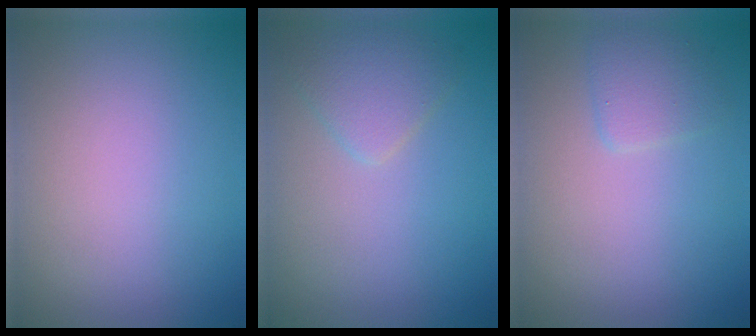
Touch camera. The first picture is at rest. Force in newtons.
{"total": 2.3, "press": 2.2, "slide": 0.2}
{"total": 1.6, "press": 1.6, "slide": 0.0}